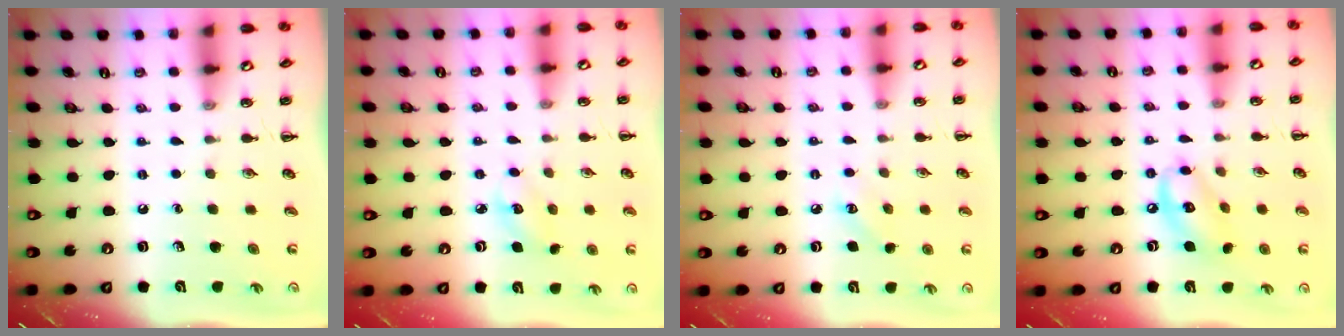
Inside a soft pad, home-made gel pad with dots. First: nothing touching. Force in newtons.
{"total": 4.5, "press": 4.4, "slide": 1.0}
{"total": 4.7, "press": 4.5, "slide": 1.2}
{"total": 10.3, "press": 10.1, "slide": 1.9}